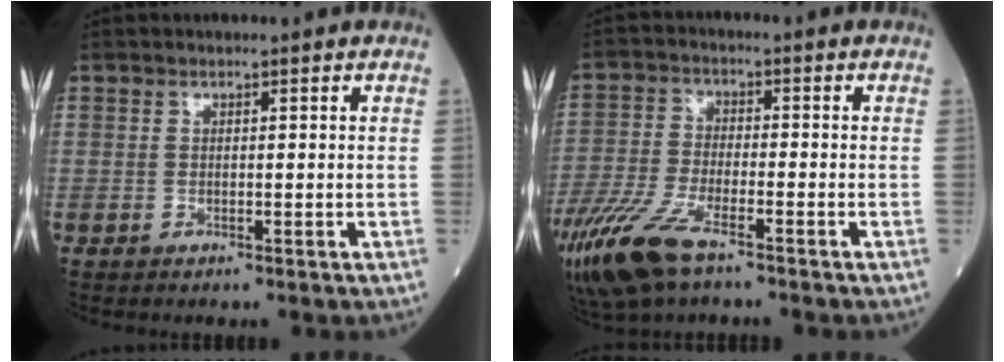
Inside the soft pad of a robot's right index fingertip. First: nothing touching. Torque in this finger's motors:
{"motor_torque": [0.44, -0.44, 0.36, 0.15]}